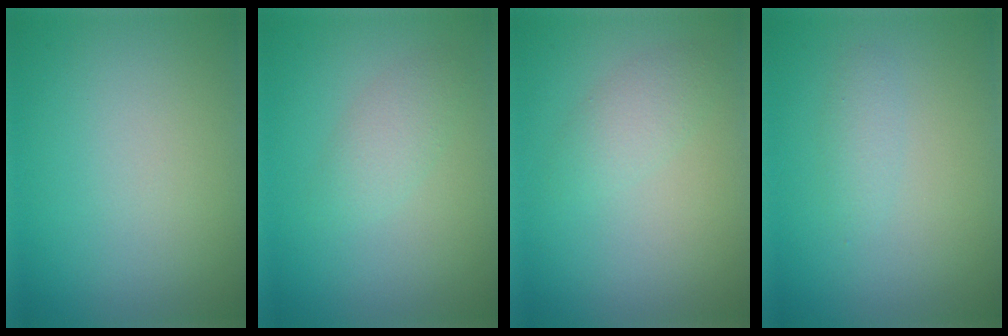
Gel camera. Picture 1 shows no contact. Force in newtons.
{"total": 1.9, "press": 1.9, "slide": 0.1}
{"total": 1.8, "press": 1.8, "slide": 0.1}
{"total": 1.1, "press": 1.0, "slide": 0.1}